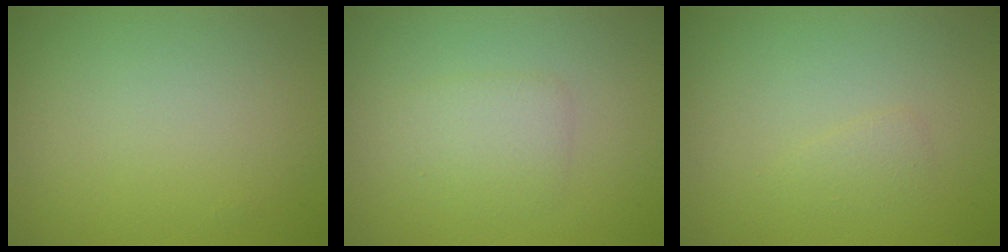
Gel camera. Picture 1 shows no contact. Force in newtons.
{"total": 2.0, "press": 2.0, "slide": 0.2}
{"total": 0.9, "press": 0.9, "slide": 0.1}